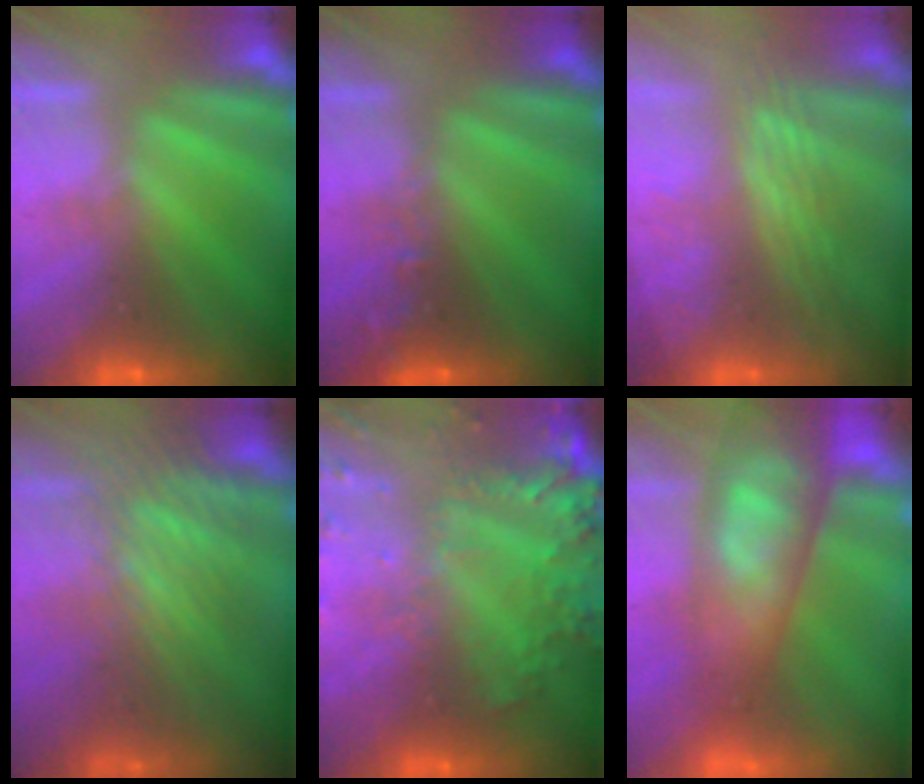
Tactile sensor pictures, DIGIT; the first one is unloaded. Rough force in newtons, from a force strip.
{"total": 2.5}
{"total": 3.0}
{"total": 3.2}
{"total": 8.6}
{"total": 10.8}